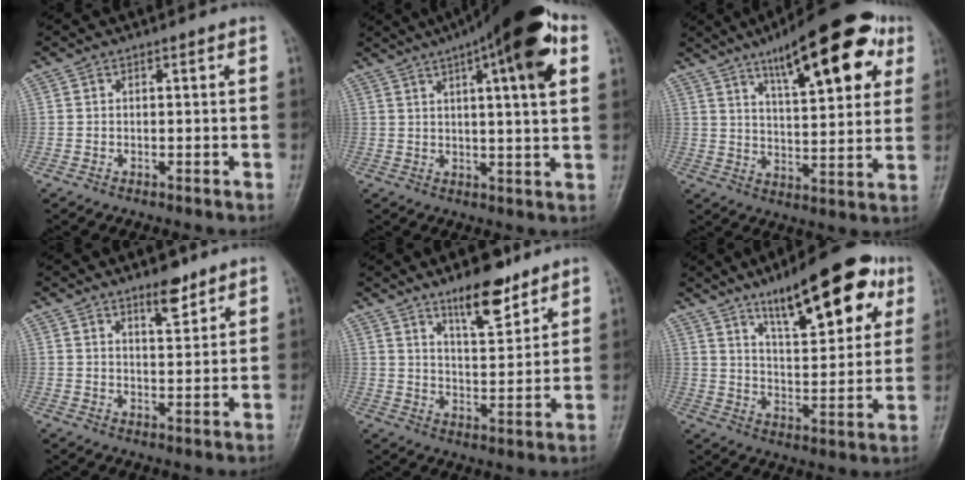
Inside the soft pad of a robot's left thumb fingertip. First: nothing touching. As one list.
[{"total": 17.7, "force": [7.8, 4.0, 15.4], "torque": [-0.214, 0.002, 0.108]}, {"total": 21.2, "force": [10.4, 7.0, 17.1], "torque": [-0.214, -0.021, 0.151]}, {"total": 5.0, "force": [3.7, 1.7, 2.9], "torque": [-0.032, -0.028, 0.059]}, {"total": 9.8, "force": [7.0, 3.3, 6.0], "torque": [-0.074, -0.052, 0.117]}, {"total": 19.1, "force": [10.5, 6.5, 14.6], "torque": [-0.172, -0.036, 0.160]}]